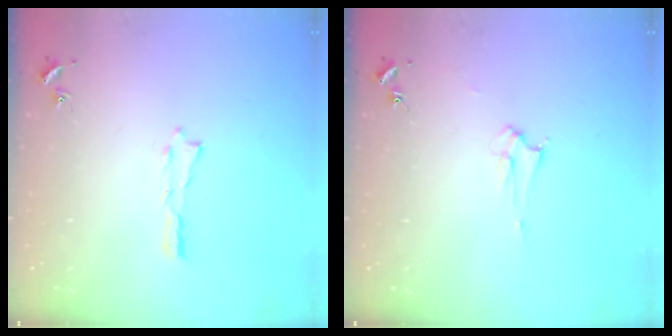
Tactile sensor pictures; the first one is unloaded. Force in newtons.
{"total": 2.1, "press": 2.1, "slide": 0.2}